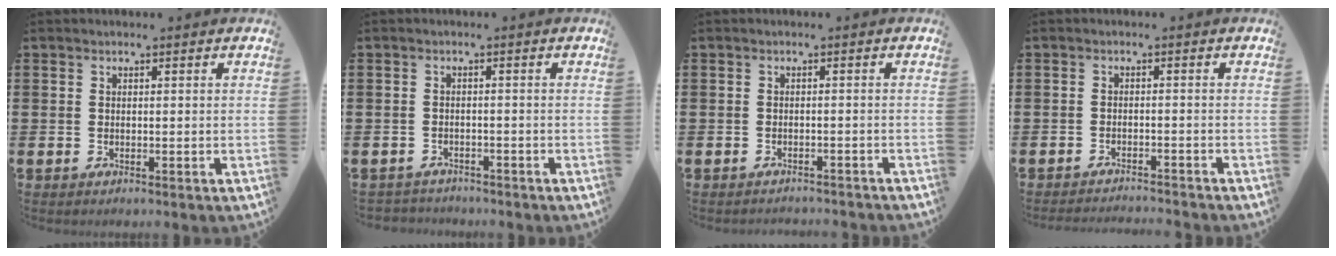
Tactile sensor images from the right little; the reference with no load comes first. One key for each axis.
{"total": 1.3, "fx": -1.2, "fy": 0.2, "fz": -0.2, "tx": -0.001, "ty": 0.002, "tz": -0.028}
{"total": 1.0, "fx": -1.0, "fy": 0.0, "fz": -0.1, "tx": 0.000, "ty": 0.002, "tz": -0.021}
{"total": 1.6, "fx": -1.6, "fy": -0.2, "fz": 0.0, "tx": -0.001, "ty": 0.004, "tz": -0.032}